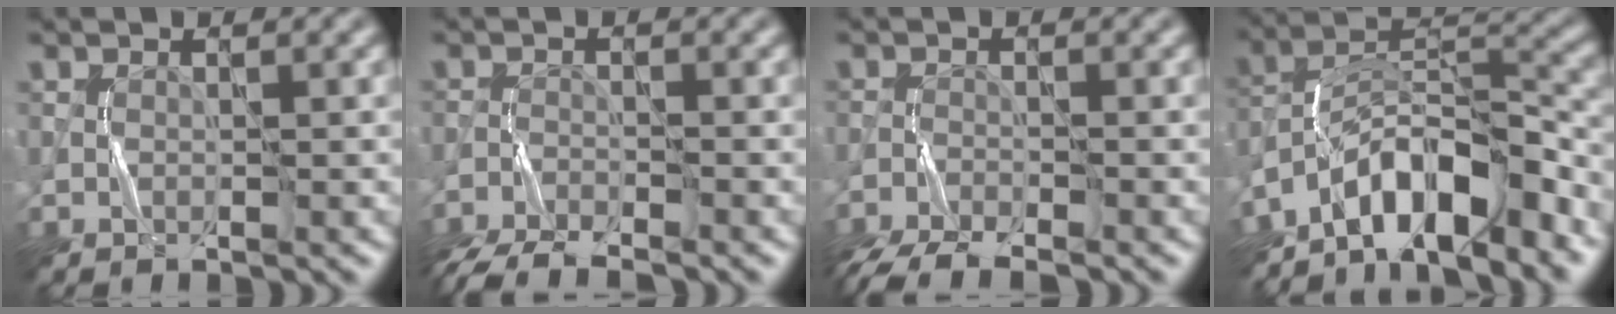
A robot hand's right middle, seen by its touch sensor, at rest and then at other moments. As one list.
[{"total": 6.5, "force": [-5.9, 1.3, 2.3], "torque": [-0.046, -0.027, -0.106]}, {"total": 5.9, "force": [-5.2, 1.3, 2.4], "torque": [-0.046, -0.028, -0.097]}, {"total": 9.4, "force": [-6.7, 3.1, 5.8], "torque": [-0.084, 0.012, -0.126]}]